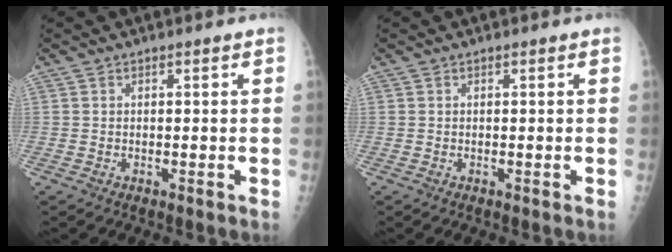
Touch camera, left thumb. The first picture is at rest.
{"total": 0.0}